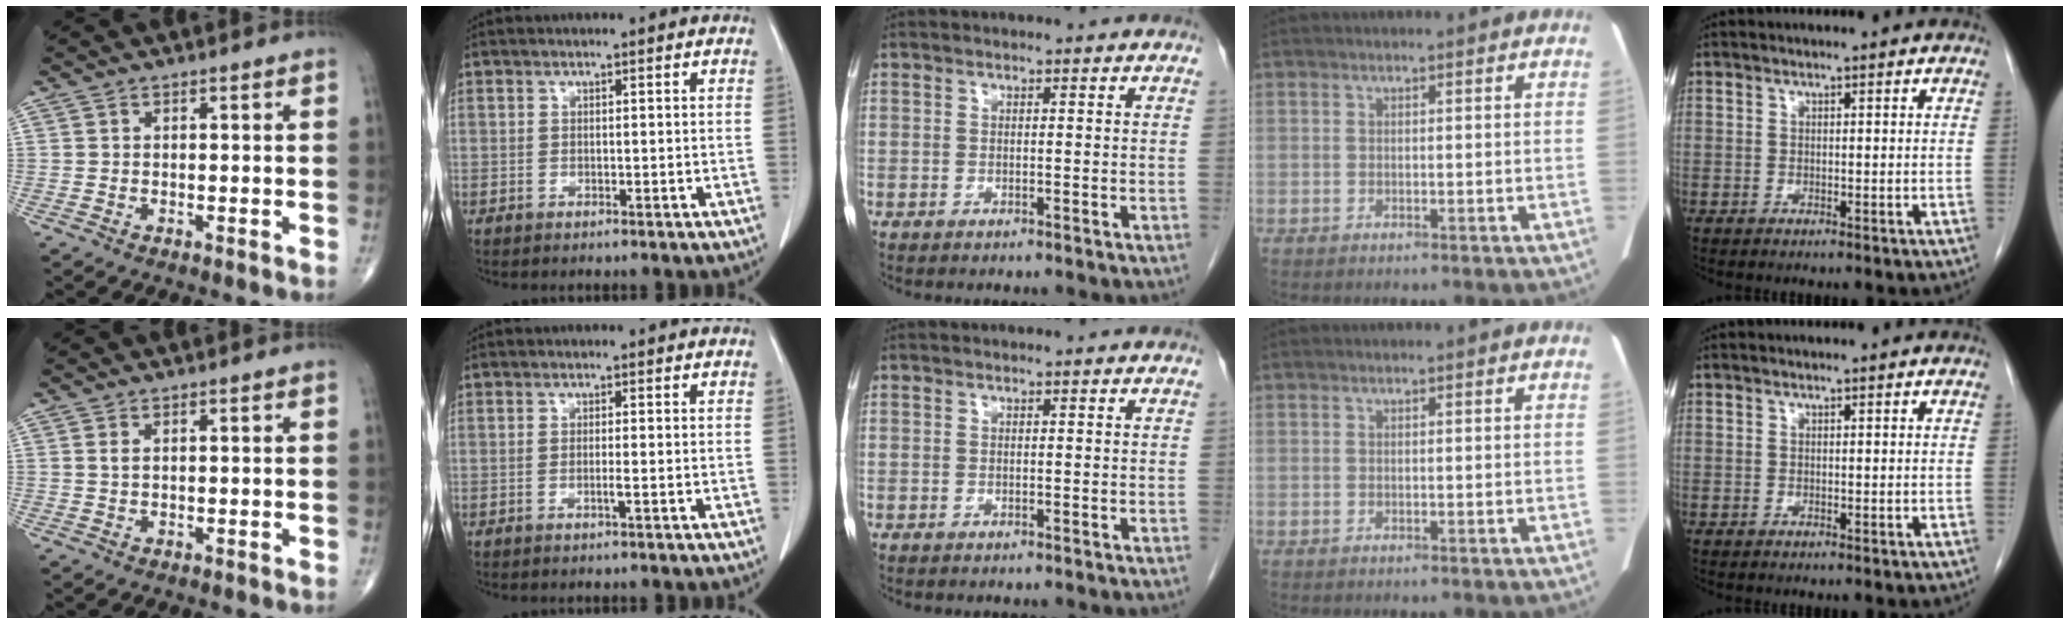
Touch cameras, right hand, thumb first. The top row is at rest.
{"thumb": {"total": 1.2, "force": [0.4, 0.6, 0.9], "torque": [-0.022, 0.006, 0.012]}, "index": {"total": 1.2, "force": [-0.4, -0.3, 1.0], "torque": [-0.021, -0.002, -0.008]}}